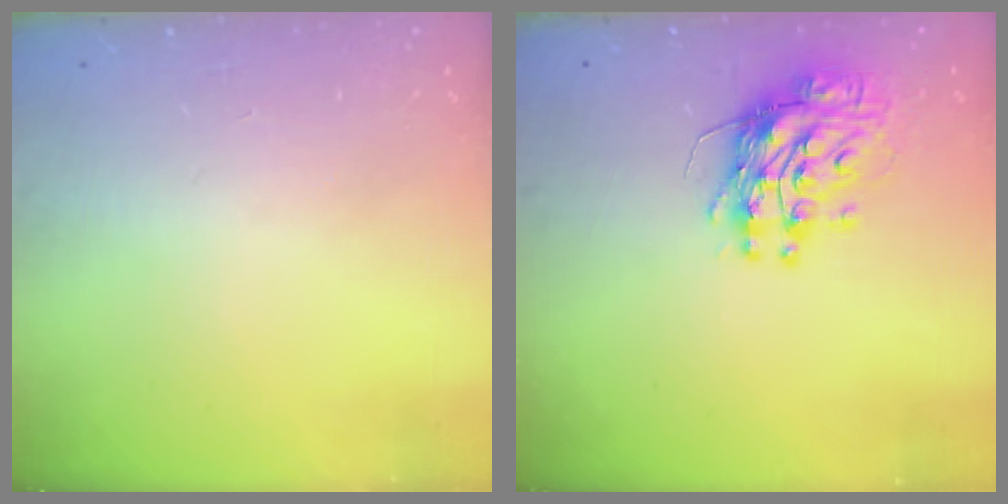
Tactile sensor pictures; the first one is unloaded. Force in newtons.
{"total": 11.5, "press": 11.4, "slide": 1.3}